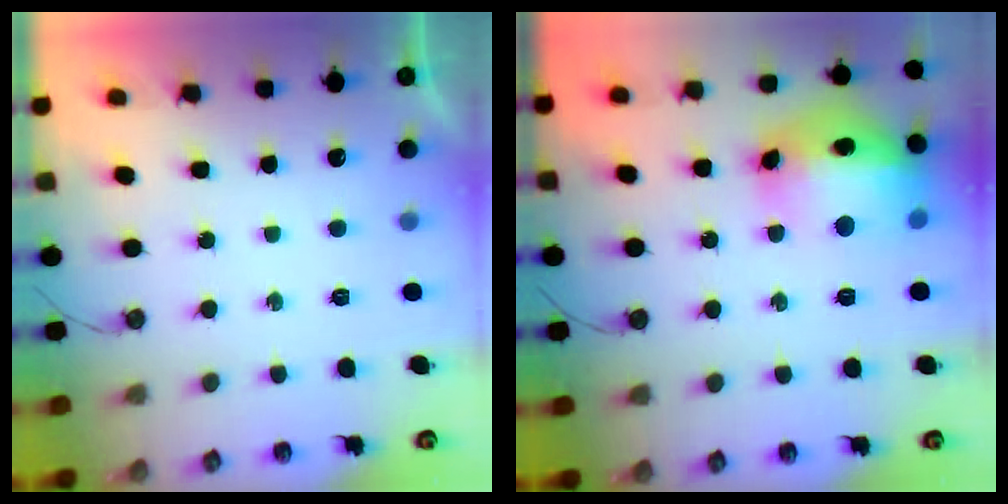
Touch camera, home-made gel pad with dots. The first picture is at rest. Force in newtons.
{"total": 19.3, "press": 19.2, "slide": 1.7}